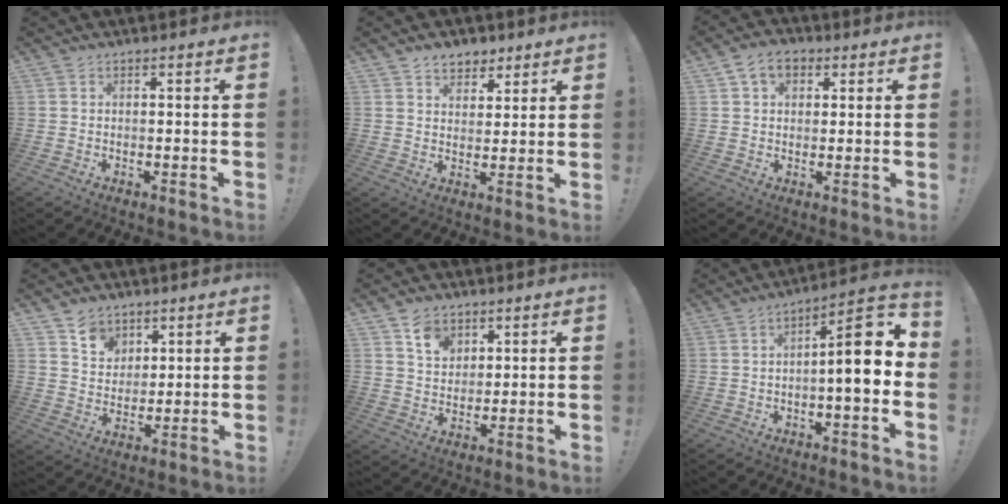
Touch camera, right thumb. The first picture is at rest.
{"total": 6.3, "force": [4.4, 4.3, 1.5], "torque": [-0.015, -0.026, 0.082]}
{"total": 6.9, "force": [2.8, 4.8, 4.1], "torque": [-0.069, 0.006, 0.055]}
{"total": 7.5, "force": [4.9, 5.6, 1.3], "torque": [-0.022, -0.034, 0.096]}
{"total": 7.9, "force": [4.6, 5.9, 2.6], "torque": [-0.032, -0.025, 0.085]}
{"total": 11.6, "force": [0.2, 2.8, 11.3], "torque": [-0.168, -0.004, -0.005]}